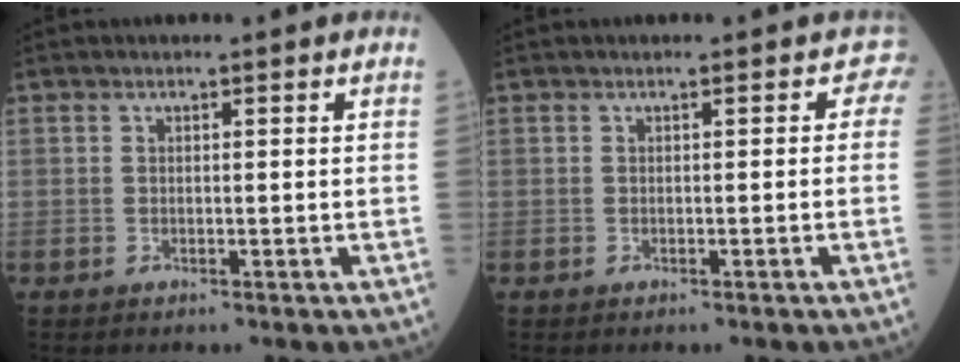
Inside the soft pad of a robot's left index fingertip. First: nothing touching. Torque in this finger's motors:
{"motor_torque": [0.25, -0.13, -0.02, 0.00]}